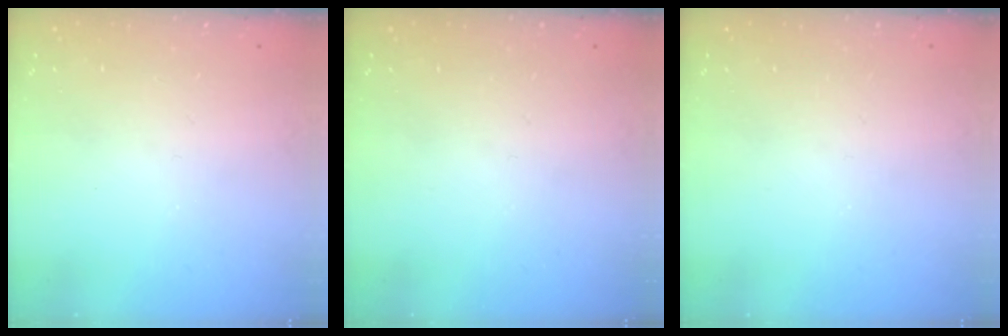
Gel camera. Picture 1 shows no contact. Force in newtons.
{"total": 0.0}
{"total": 0.0}